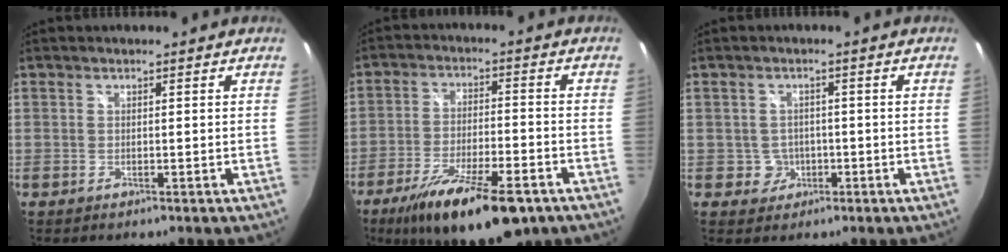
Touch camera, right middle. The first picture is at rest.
{"total": 17.7, "force": [-11.5, 5.3, 12.4], "torque": [-0.225, -0.036, -0.183]}
{"total": 3.5, "force": [-1.0, 3.4, 0.2], "torque": [-0.008, 0.010, -0.010]}